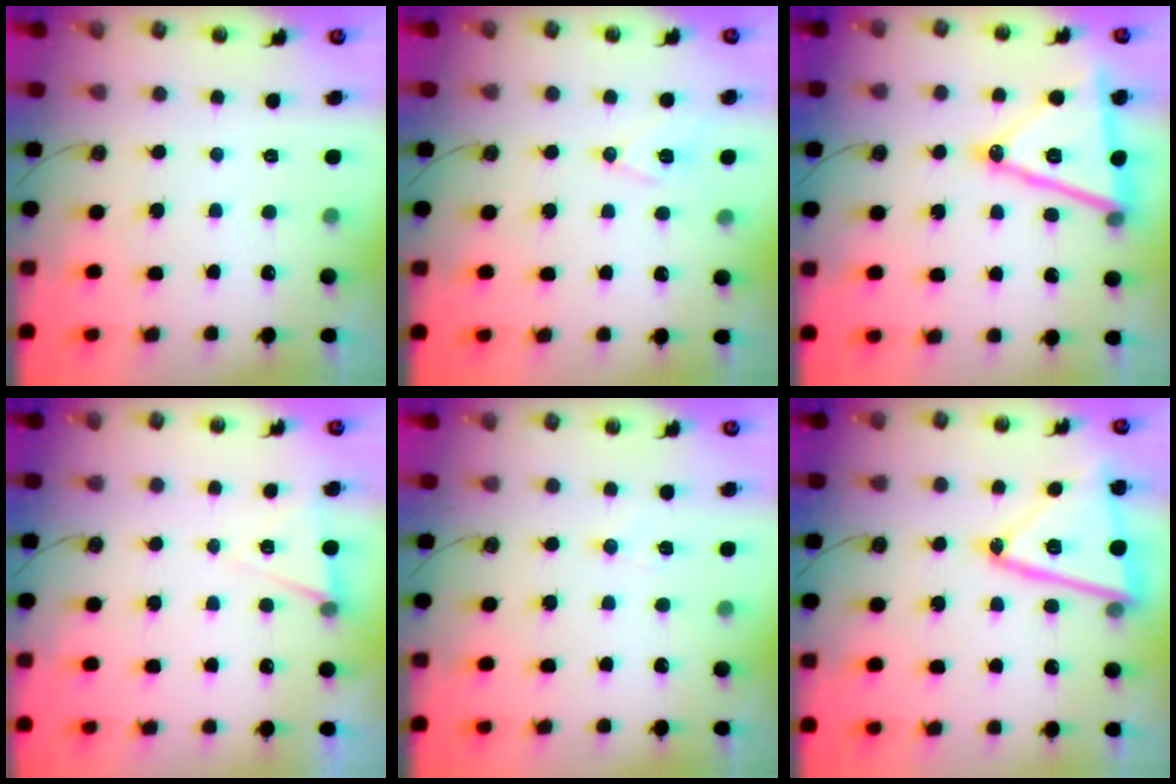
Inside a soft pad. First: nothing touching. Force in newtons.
{"total": 8.6, "press": 7.9, "slide": 3.5}
{"total": 18.1, "press": 17.8, "slide": 3.7}
{"total": 6.1, "press": 4.0, "slide": 4.6}
{"total": 6.1, "press": 5.9, "slide": 1.2}
{"total": 19.7, "press": 19.7, "slide": 1.4}